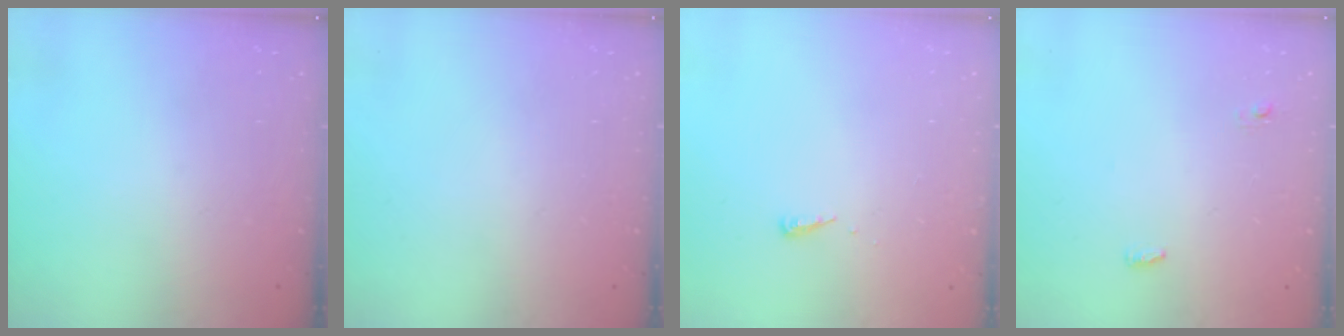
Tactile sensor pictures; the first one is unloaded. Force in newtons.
{"total": 0.0}
{"total": 3.9, "press": 3.9, "slide": 0.4}
{"total": 3.5, "press": 3.4, "slide": 0.9}